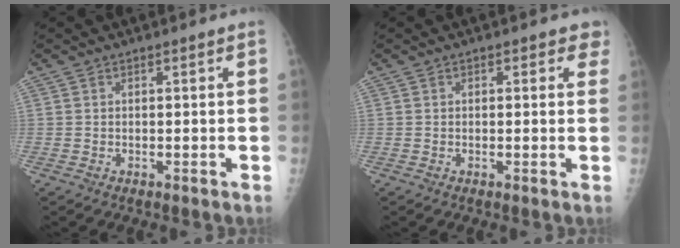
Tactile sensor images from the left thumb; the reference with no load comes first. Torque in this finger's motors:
{"motor_torque": [-0.06, 0.17, -0.18, -0.11, 0.05]}